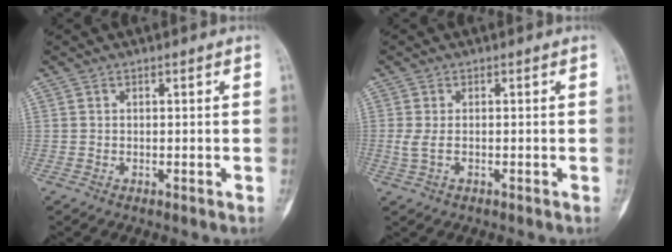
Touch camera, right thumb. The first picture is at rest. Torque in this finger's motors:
{"motor_torque": [0.11, -0.44, 0.22, 0.11, -0.05]}